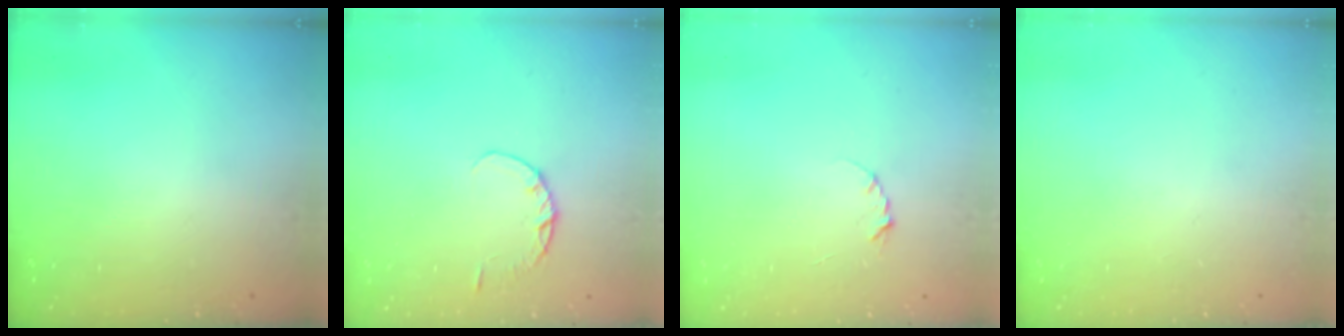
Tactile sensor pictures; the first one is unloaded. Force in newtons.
{"total": 2.9, "press": 2.8, "slide": 0.4}
{"total": 2.3, "press": 2.3, "slide": 0.4}
{"total": 0.0}